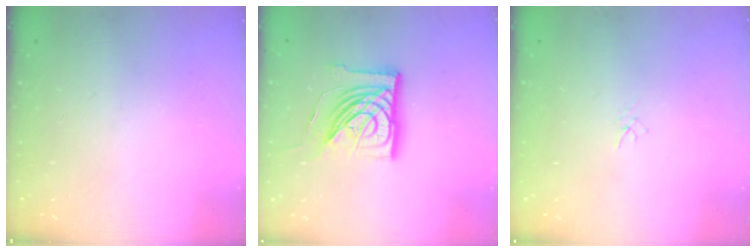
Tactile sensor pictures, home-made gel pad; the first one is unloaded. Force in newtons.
{"total": 16.9, "press": 16.8, "slide": 1.9}
{"total": 2.0, "press": 2.0, "slide": 0.3}